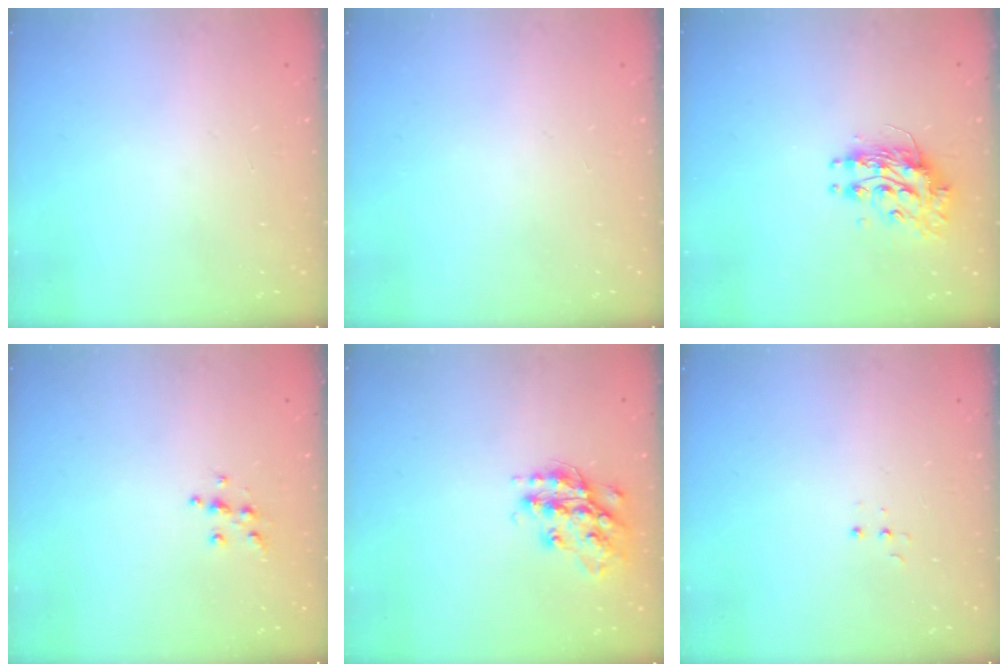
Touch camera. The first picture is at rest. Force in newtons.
{"total": 0.0}
{"total": 10.4, "press": 10.4, "slide": 0.6}
{"total": 5.4, "press": 5.4, "slide": 0.5}
{"total": 15.9, "press": 15.9, "slide": 1.0}
{"total": 3.0, "press": 2.9, "slide": 0.7}